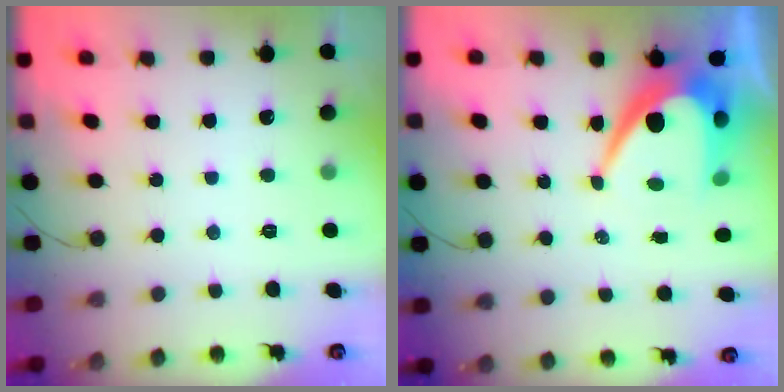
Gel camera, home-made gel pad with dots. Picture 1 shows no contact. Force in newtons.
{"total": 11.0, "press": 11.0, "slide": 0.8}